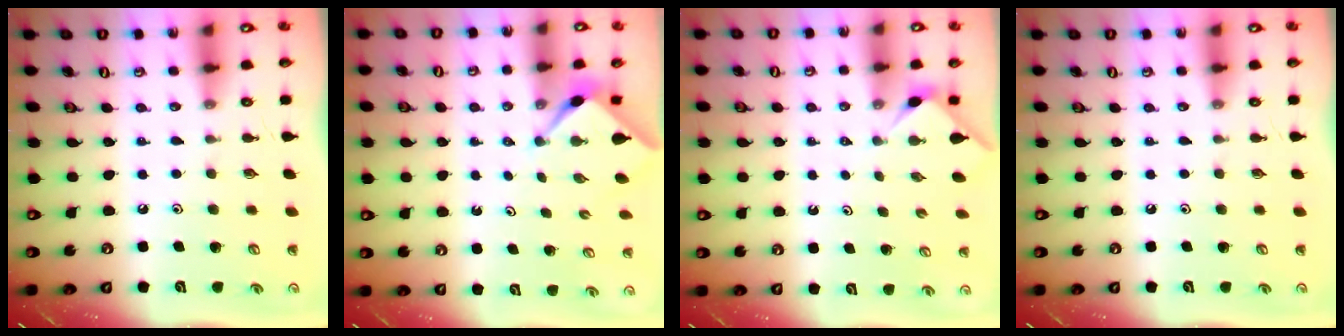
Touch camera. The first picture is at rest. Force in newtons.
{"total": 2.4, "press": 2.3, "slide": 0.3}
{"total": 2.5, "press": 2.5, "slide": 0.4}
{"total": 0.0}